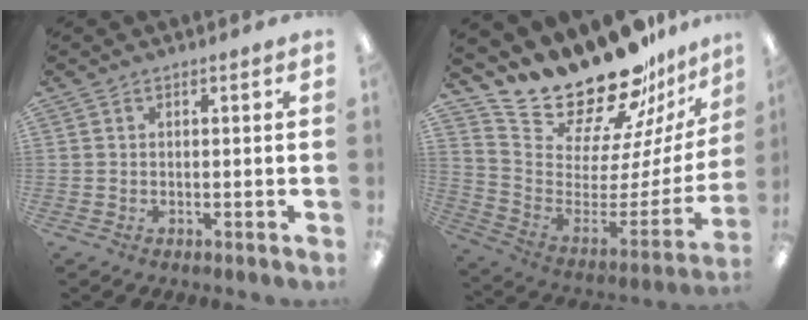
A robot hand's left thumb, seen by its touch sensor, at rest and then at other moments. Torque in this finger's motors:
{"motor_torque": [0.26, 0.26, 1.36, -1.41, 0.02]}